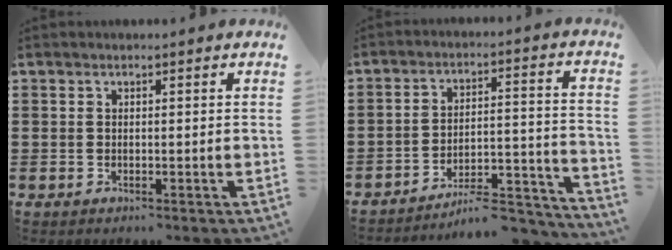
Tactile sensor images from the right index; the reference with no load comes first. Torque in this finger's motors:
{"motor_torque": [-0.10, 0.02, -0.36, -0.21]}